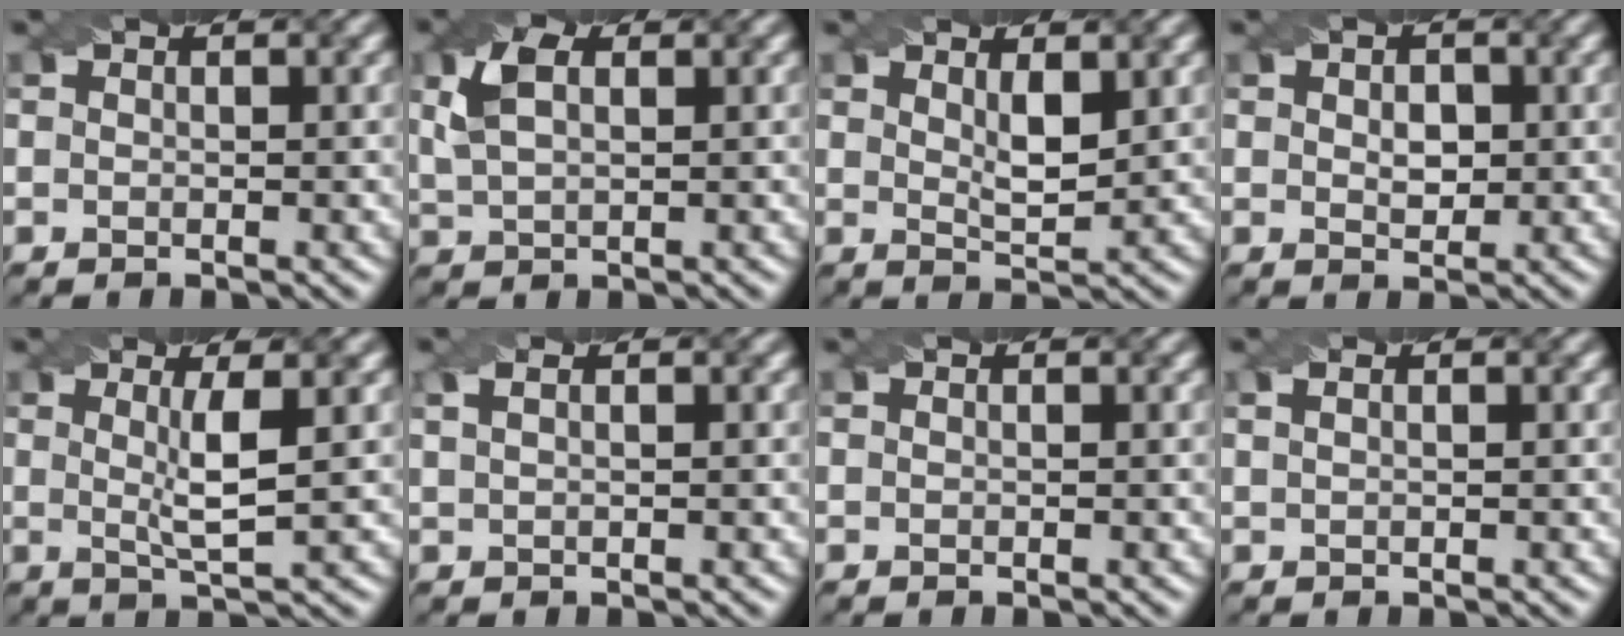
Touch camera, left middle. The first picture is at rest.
{"total": 4.0, "force": [1.4, 2.3, 3.0], "torque": [-0.073, 0.006, 0.028]}
{"total": 2.4, "force": [1.0, 0.7, 2.1], "torque": [-0.039, -0.005, 0.020]}
{"total": 2.1, "force": [0.2, 1.4, 1.5], "torque": [-0.025, -0.001, 0.005]}
{"total": 3.6, "force": [0.5, 0.5, 3.5], "torque": [-0.062, -0.006, 0.011]}
{"total": 2.2, "force": [1.1, 1.1, 1.5], "torque": [-0.019, 0.009, 0.006]}
{"total": 0.0}
{"total": 1.8, "force": [1.0, 0.9, 1.2], "torque": [-0.013, 0.006, 0.001]}